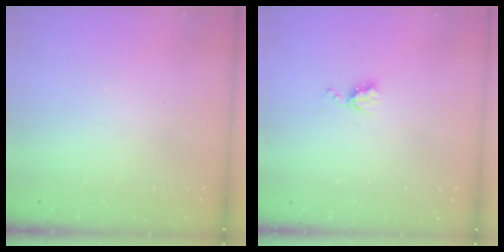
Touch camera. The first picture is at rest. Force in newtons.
{"total": 5.2, "press": 5.2, "slide": 0.5}